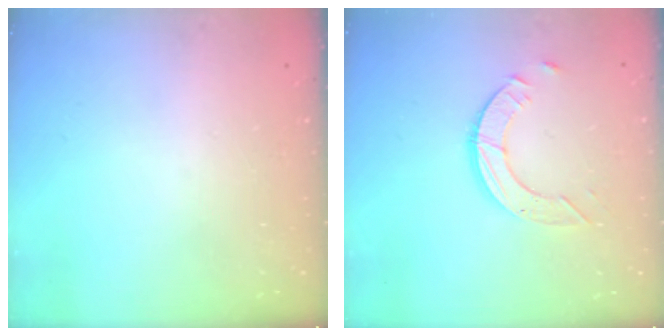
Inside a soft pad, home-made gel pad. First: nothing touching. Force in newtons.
{"total": 6.0, "press": 6.0, "slide": 0.5}